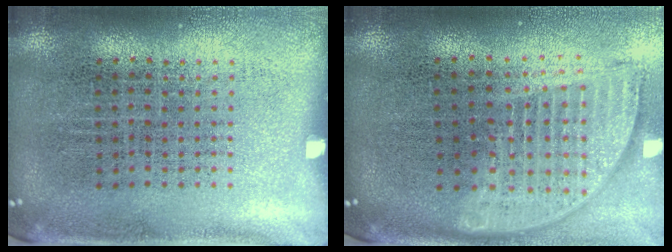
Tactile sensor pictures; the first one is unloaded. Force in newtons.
{"total": 1.8, "press": 1.5, "slide": 1.0}